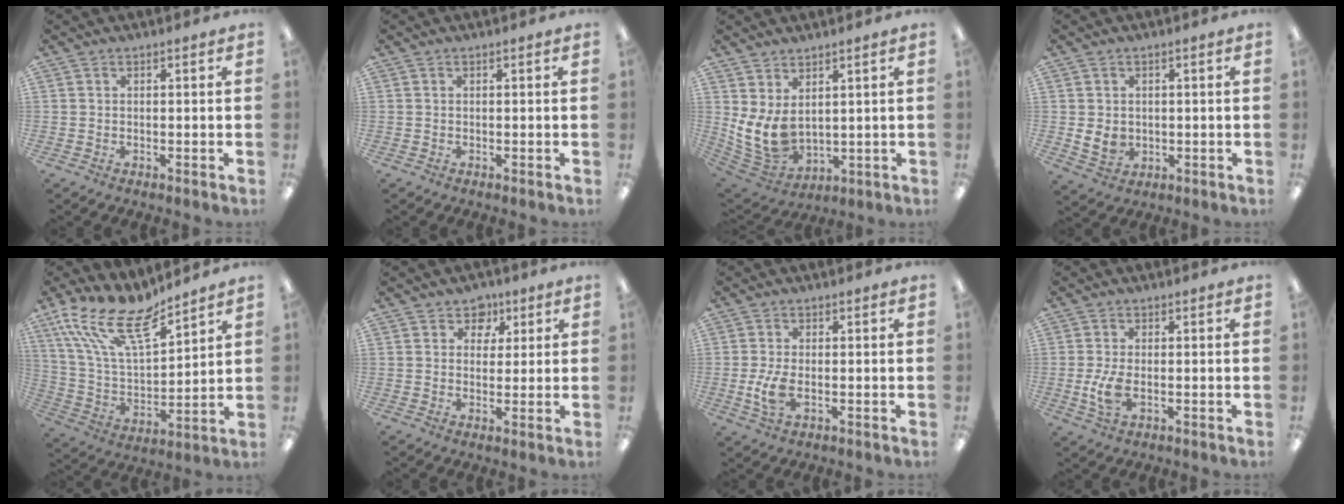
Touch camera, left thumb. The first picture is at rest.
{"total": 0.0}
{"total": 9.1, "force": [2.4, 5.9, 6.5], "torque": [-0.151, -0.021, 0.049]}
{"total": 4.4, "force": [0.4, 3.8, 2.2], "torque": [-0.034, -0.004, 0.009]}
{"total": 18.3, "force": [13.2, 6.4, 10.9], "torque": [-0.232, -0.083, 0.232]}
{"total": 5.1, "force": [2.9, 4.1, 1.1], "torque": [-0.005, -0.010, 0.049]}
{"total": 6.1, "force": [-0.9, 2.9, 5.2], "torque": [-0.103, -0.005, -0.018]}
{"total": 6.2, "force": [-0.9, 3.1, 5.2], "torque": [-0.104, -0.005, -0.017]}